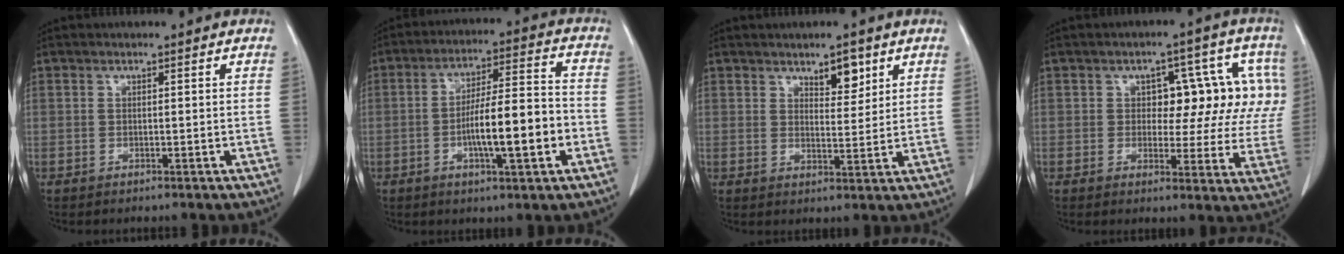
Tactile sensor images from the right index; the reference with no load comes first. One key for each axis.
{"total": 11.8, "fx": -3.1, "fy": 1.6, "fz": 11.3, "tx": -0.191, "ty": 0.014, "tz": -0.048}
{"total": 4.2, "fx": 2.7, "fy": 1.6, "fz": 2.8, "tx": -0.039, "ty": -0.004, "tz": 0.043}
{"total": 11.4, "fx": 2.2, "fy": 6.2, "fz": 9.4, "tx": -0.094, "ty": 0.033, "tz": 0.028}